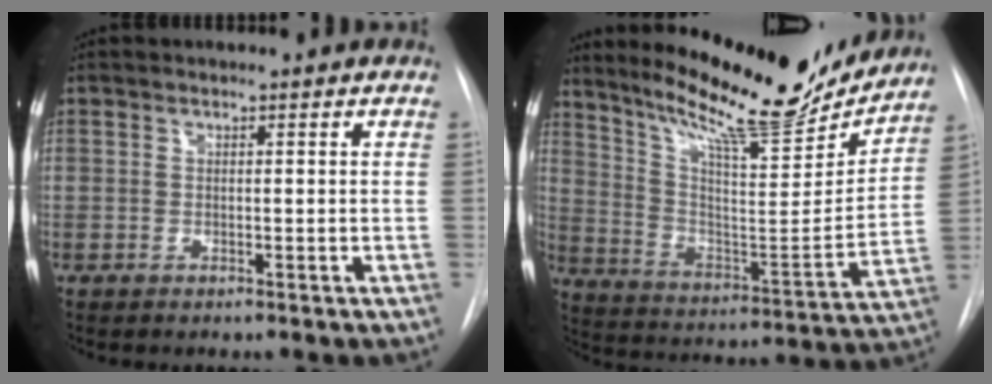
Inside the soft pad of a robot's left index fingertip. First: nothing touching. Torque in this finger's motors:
{"motor_torque": [0.29, -0.38, 0.34, 0.12]}